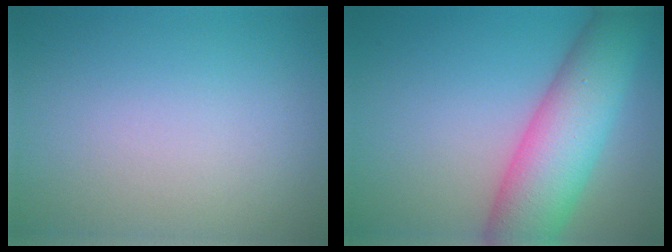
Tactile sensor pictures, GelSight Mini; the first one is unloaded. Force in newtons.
{"total": 9.2, "press": 9.2, "slide": 0.3}